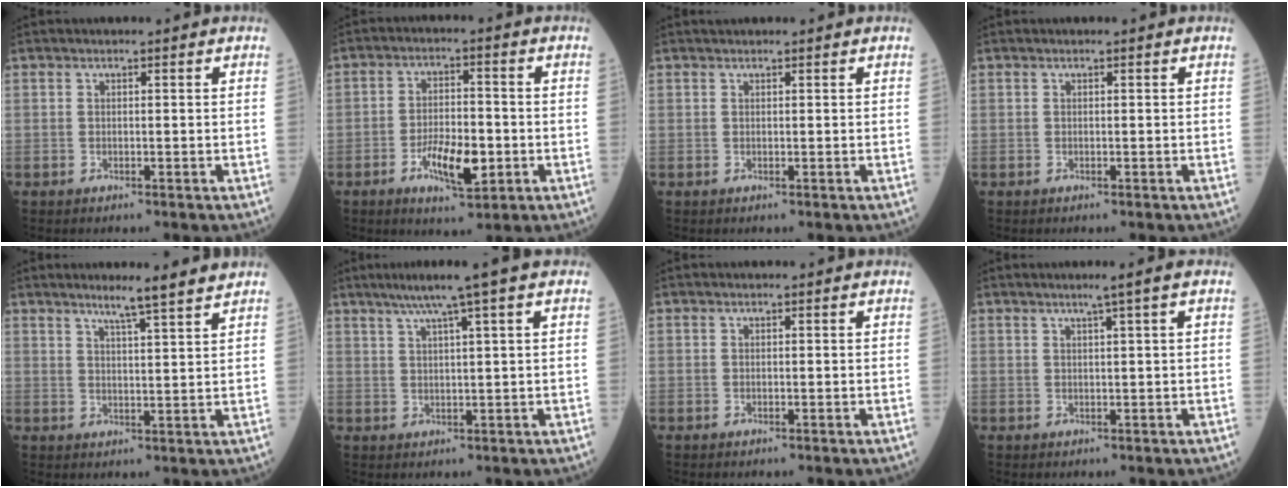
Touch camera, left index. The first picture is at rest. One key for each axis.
{"total": 7.4, "fx": -2.8, "fy": 2.6, "fz": 6.4, "tx": -0.113, "ty": -0.003, "tz": -0.047}
{"total": 0.6, "fx": 0.6, "fy": 0.0, "fz": 0.1, "tx": -0.005, "ty": 0.012, "tz": 0.013}
{"total": 0.0}
{"total": 5.9, "fx": 4.9, "fy": -0.8, "fz": 3.3, "tx": -0.055, "ty": -0.003, "tz": 0.070}
{"total": 6.2, "fx": 3.9, "fy": -1.0, "fz": 4.6, "tx": -0.077, "ty": 0.020, "tz": 0.066}
{"total": 0.0}
{"total": 2.3, "fx": 1.2, "fy": -0.7, "fz": 1.9, "tx": -0.032, "ty": -0.003, "tz": 0.023}